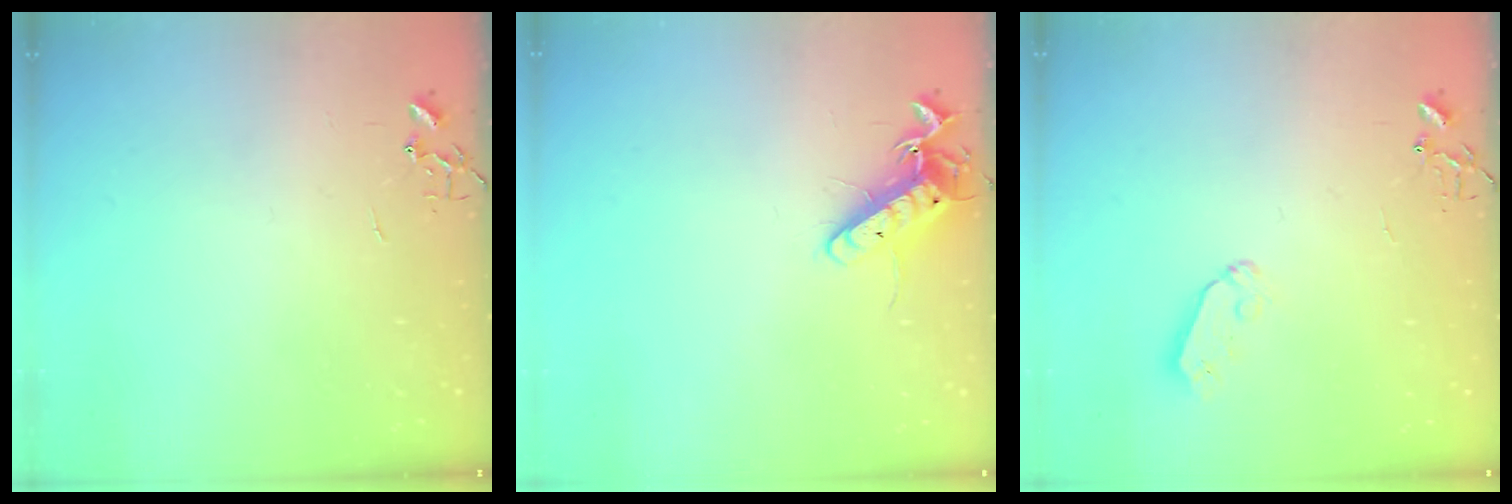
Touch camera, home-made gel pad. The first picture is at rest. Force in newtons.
{"total": 12.3, "press": 12.2, "slide": 0.9}
{"total": 5.4, "press": 5.4, "slide": 0.0}